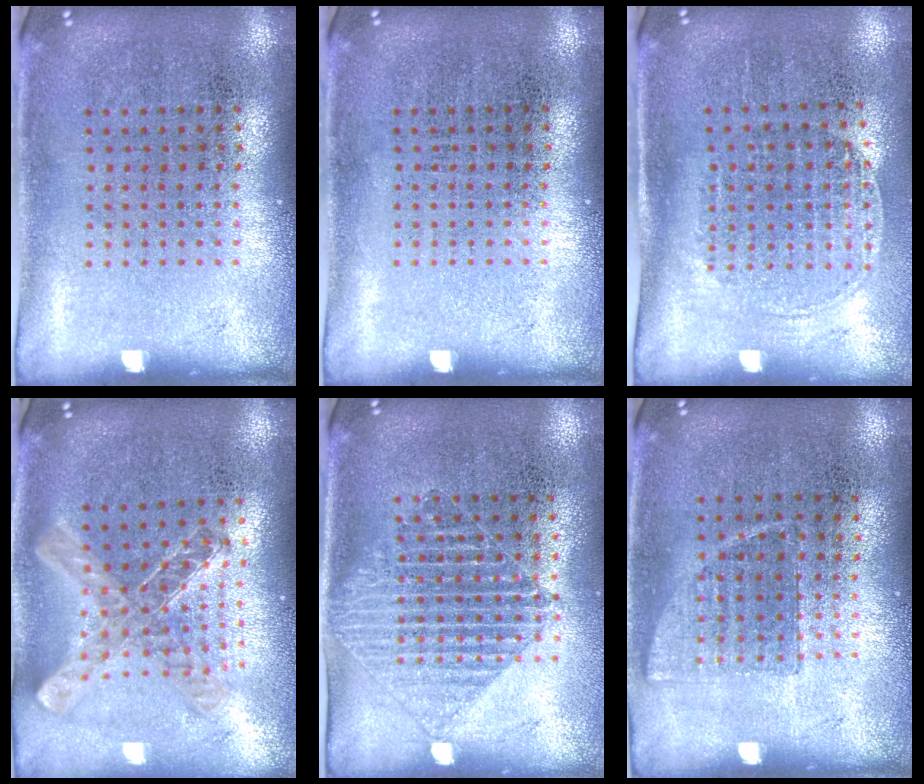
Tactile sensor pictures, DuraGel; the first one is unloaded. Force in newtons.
{"total": 0.0}
{"total": 1.4, "press": 1.2, "slide": 0.8}
{"total": 1.1, "press": 1.1, "slide": 0.2}
{"total": 1.3, "press": 1.1, "slide": 0.6}
{"total": 0.8, "press": 0.7, "slide": 0.3}